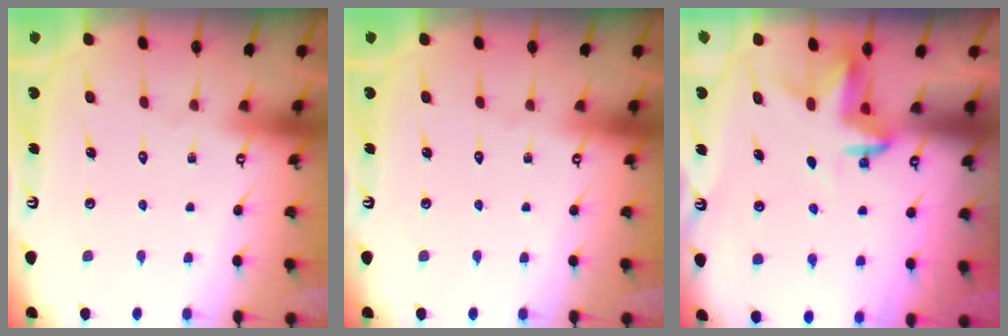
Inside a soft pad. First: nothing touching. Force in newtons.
{"total": 0.0}
{"total": 3.7, "press": 3.6, "slide": 0.2}